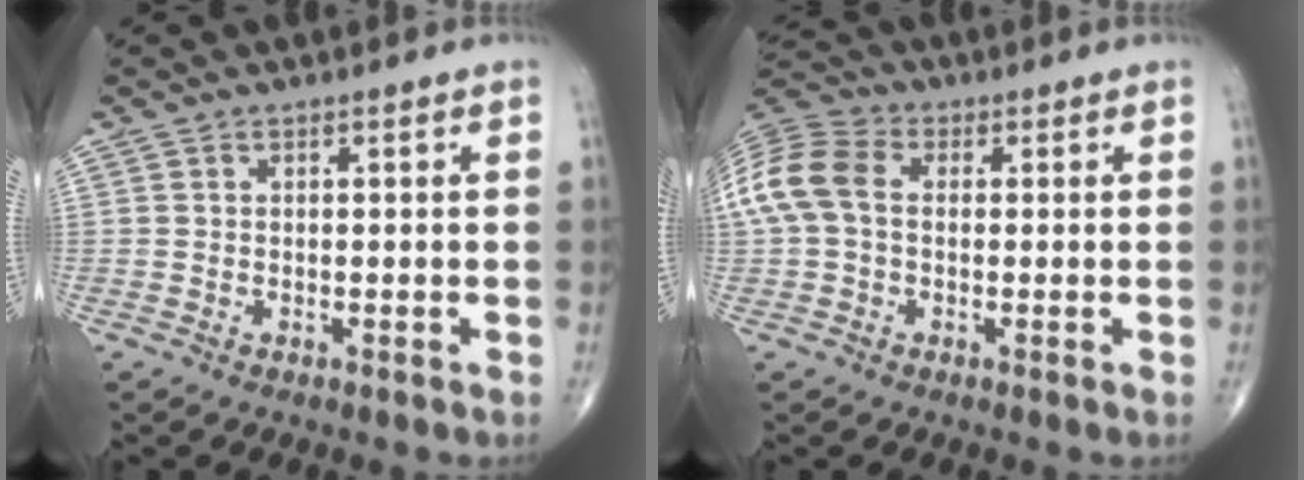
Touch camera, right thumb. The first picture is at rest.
{"total": 10.9, "force": [0.8, 7.6, 7.7], "torque": [-0.173, 0.030, 0.009]}